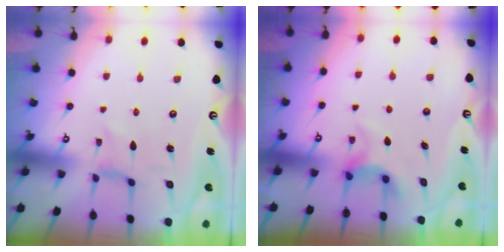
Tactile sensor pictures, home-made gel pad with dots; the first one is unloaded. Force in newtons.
{"total": 5.1, "press": 5.0, "slide": 0.4}